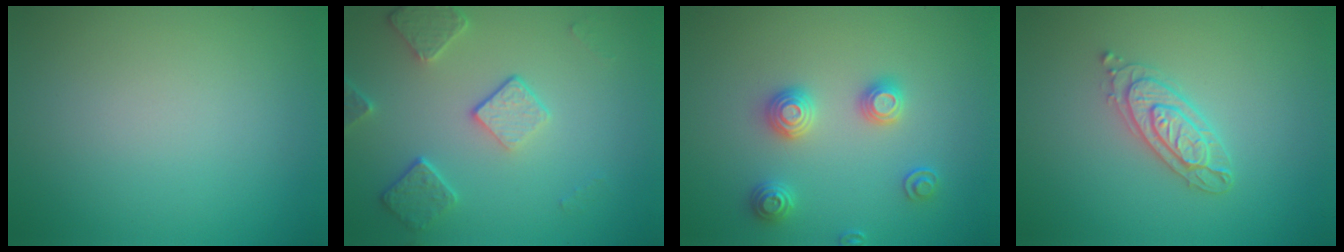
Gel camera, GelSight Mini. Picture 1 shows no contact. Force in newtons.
{"total": 4.0, "press": 3.2, "slide": 2.5}
{"total": 2.8, "press": 2.7, "slide": 0.8}
{"total": 2.6, "press": 2.5, "slide": 0.5}